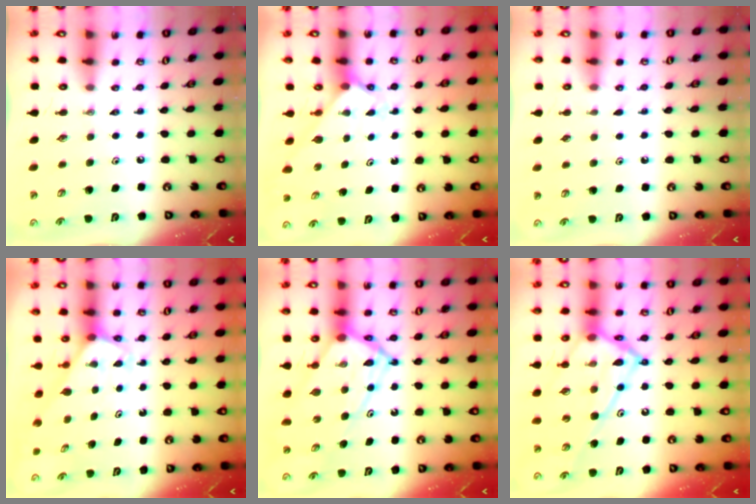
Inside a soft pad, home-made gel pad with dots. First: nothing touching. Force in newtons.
{"total": 2.3, "press": 2.3, "slide": 0.2}
{"total": 1.6, "press": 1.6, "slide": 0.3}
{"total": 2.4, "press": 2.4, "slide": 0.2}
{"total": 14.8, "press": 14.7, "slide": 1.4}
{"total": 21.4, "press": 21.3, "slide": 1.8}